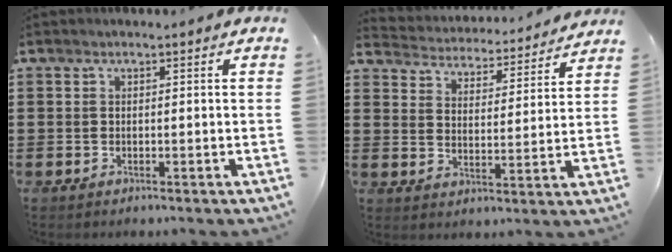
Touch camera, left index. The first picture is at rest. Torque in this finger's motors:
{"motor_torque": [-0.54, -1.39, 0.09, -0.01]}